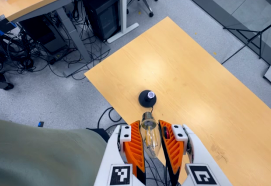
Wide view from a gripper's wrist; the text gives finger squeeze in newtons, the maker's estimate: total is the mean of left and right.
{"total": 19.1, "left": 21.1, "right": 17.2}